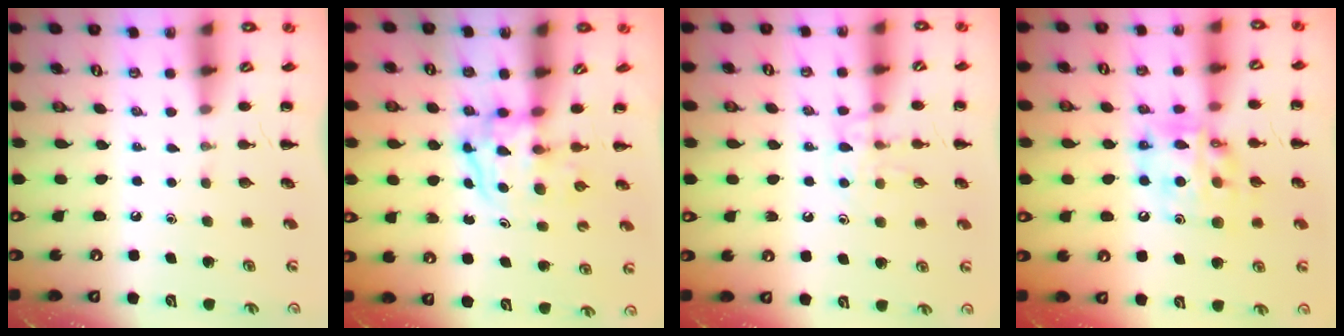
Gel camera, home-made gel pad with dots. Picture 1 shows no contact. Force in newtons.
{"total": 3.7, "press": 3.7, "slide": 0.6}
{"total": 9.2, "press": 9.1, "slide": 0.8}
{"total": 13.9, "press": 13.4, "slide": 3.6}